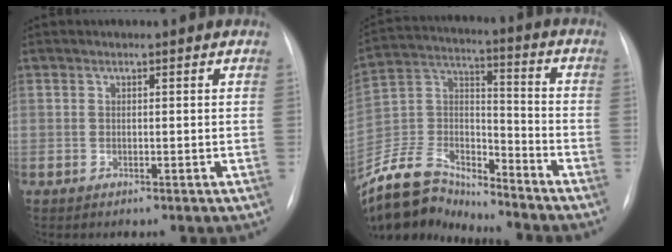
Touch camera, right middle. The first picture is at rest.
{"total": 14.6, "force": [-14.0, 3.2, 2.4], "torque": [-0.044, 0.045, -0.259]}